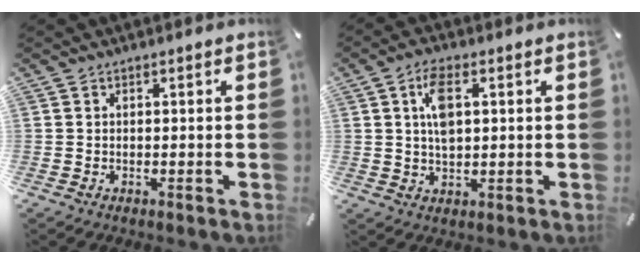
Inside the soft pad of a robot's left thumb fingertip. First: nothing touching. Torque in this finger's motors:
{"motor_torque": [0.99, 0.67, 0.56, -0.53, 0.08]}